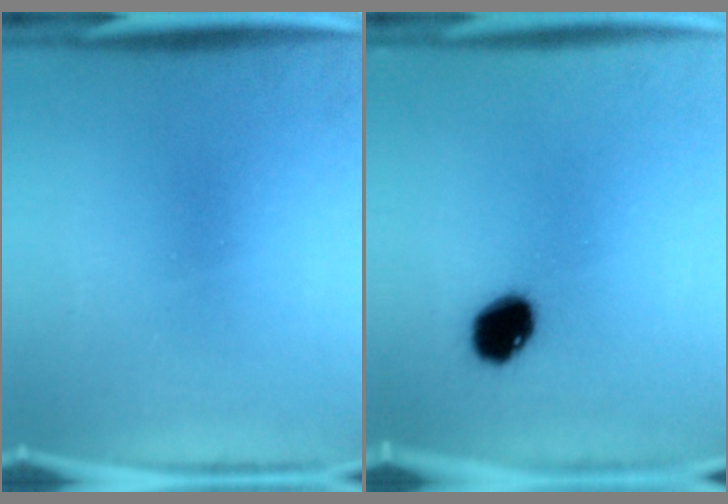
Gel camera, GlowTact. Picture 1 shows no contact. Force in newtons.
{"total": 8.1}